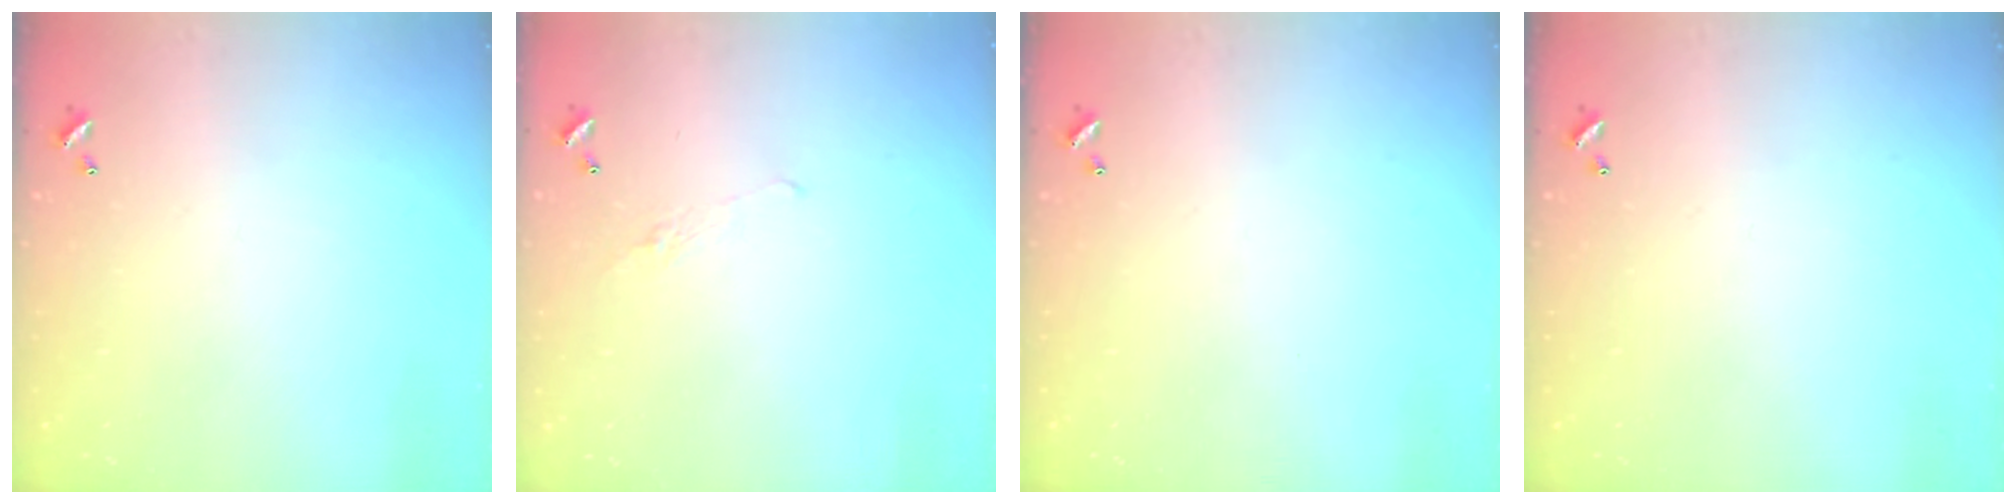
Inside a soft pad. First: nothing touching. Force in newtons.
{"total": 1.6, "press": 1.5, "slide": 0.7}
{"total": 0.0}
{"total": 0.0}